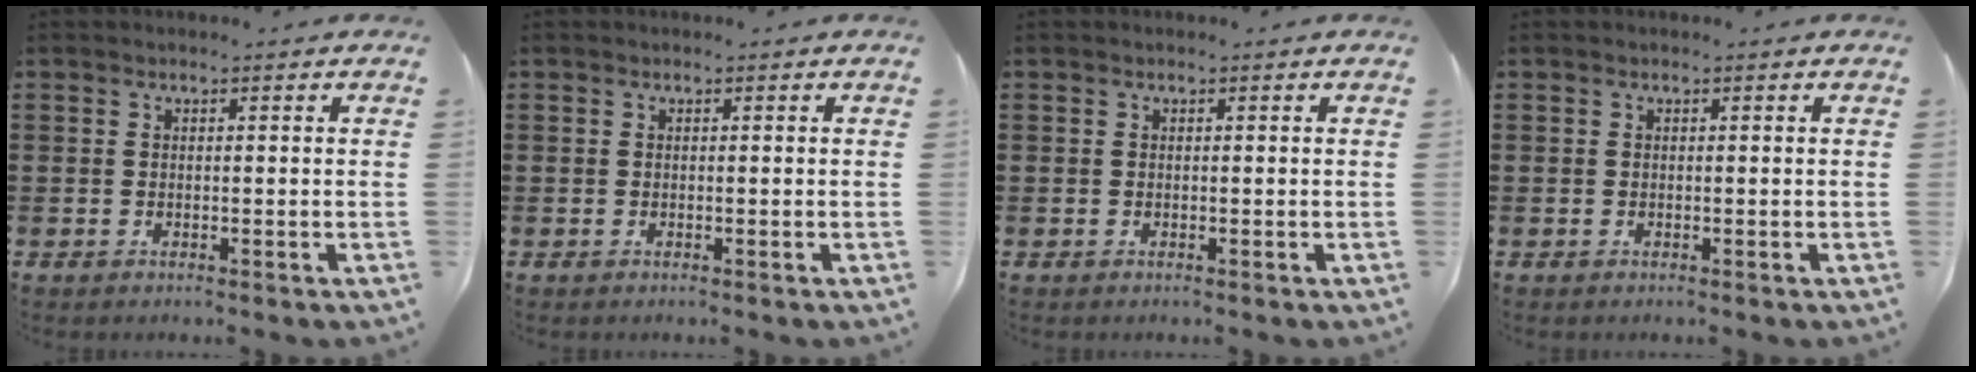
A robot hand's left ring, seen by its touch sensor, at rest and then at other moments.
{"total": 0.0}
{"total": 0.0}
{"total": 0.0}